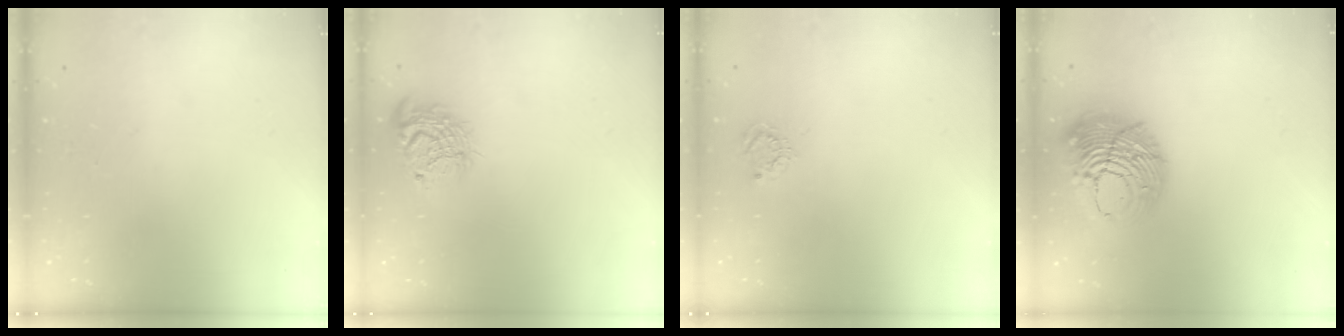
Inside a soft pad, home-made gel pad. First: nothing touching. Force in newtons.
{"total": 14.5, "press": 14.5, "slide": 0.7}
{"total": 3.8, "press": 3.8, "slide": 0.4}
{"total": 19.1, "press": 19.0, "slide": 2.1}